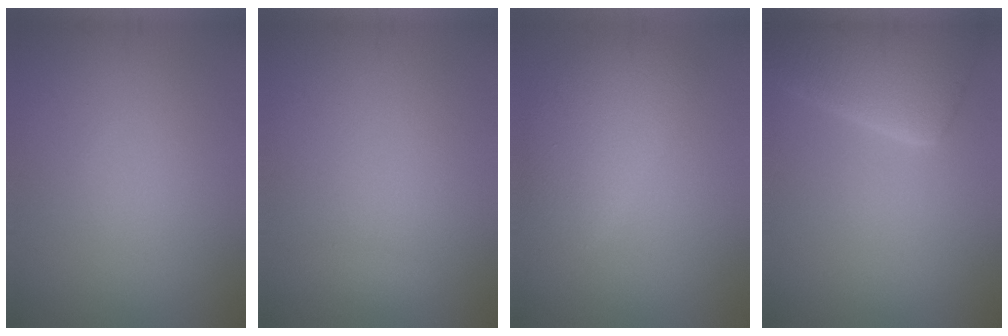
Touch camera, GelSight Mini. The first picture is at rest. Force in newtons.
{"total": 0.5, "press": 0.5, "slide": 0.1}
{"total": 4.4, "press": 4.4, "slide": 0.2}
{"total": 7.1, "press": 7.0, "slide": 0.6}